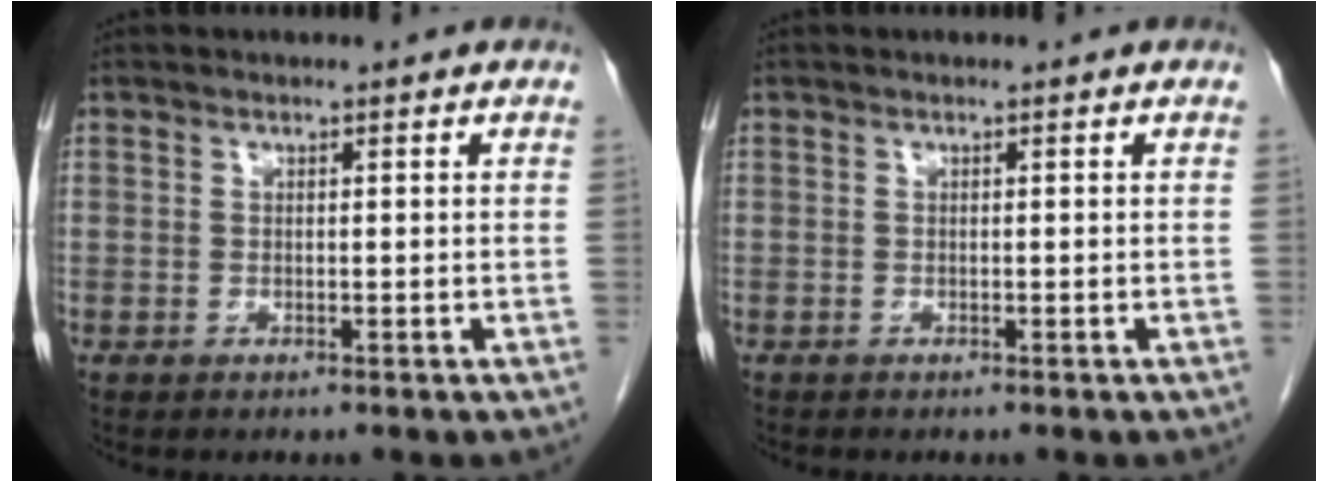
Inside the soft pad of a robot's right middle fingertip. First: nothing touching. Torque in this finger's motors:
{"motor_torque": [-0.36, -0.02, 0.00, -0.01]}